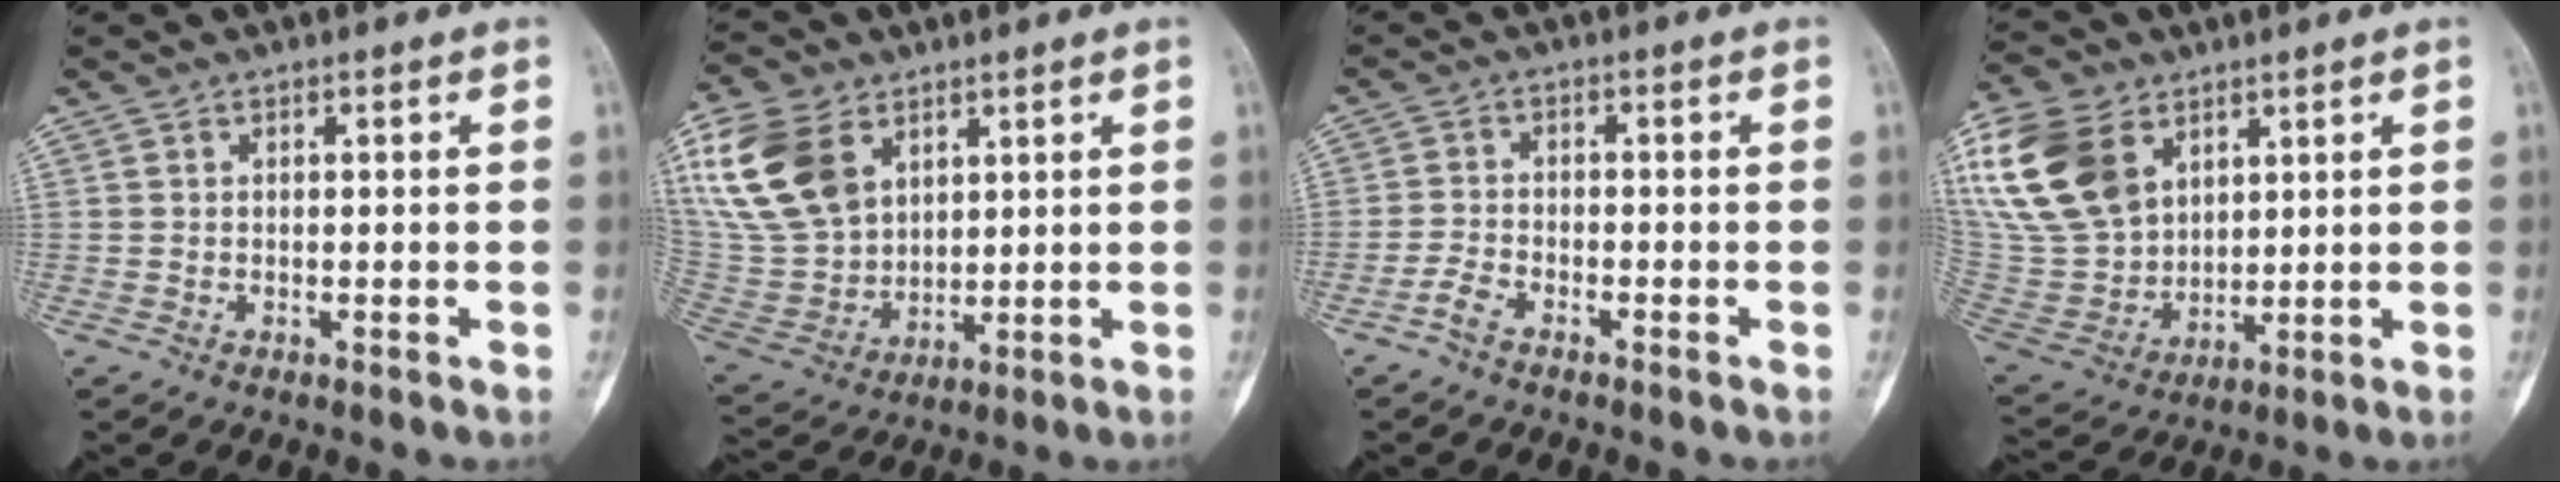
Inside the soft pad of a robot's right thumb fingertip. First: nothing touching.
{"total": 18.7, "force": [8.0, 12.8, 11.0], "torque": [-0.219, -0.018, 0.166]}
{"total": 2.7, "force": [-2.1, 0.9, 1.5], "torque": [-0.034, 0.012, -0.045]}
{"total": 22.0, "force": [9.2, 15.4, 12.9], "torque": [-0.270, -0.011, 0.187]}